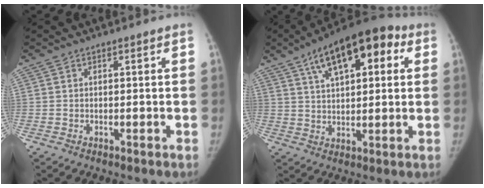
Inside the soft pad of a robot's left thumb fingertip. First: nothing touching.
{"total": 16.7, "force": [7.1, 7.8, 13.0], "torque": [-0.165, 0.010, 0.107]}